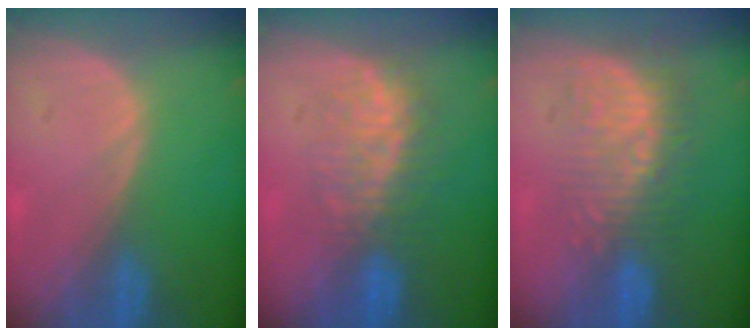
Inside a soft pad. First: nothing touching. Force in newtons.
{"total": 7.5, "press": 7.2, "slide": 2.3}
{"total": 9.8, "press": 8.7, "slide": 4.5}